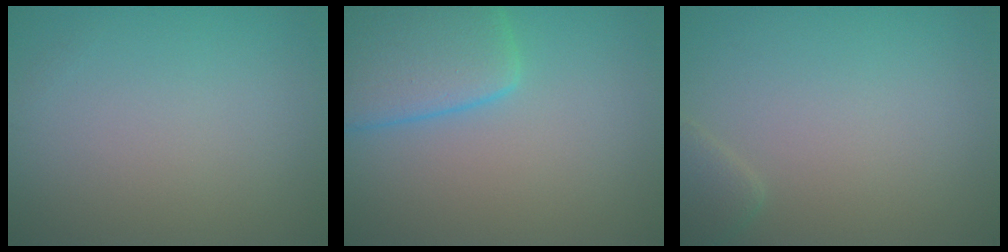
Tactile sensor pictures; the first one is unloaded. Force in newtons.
{"total": 7.1, "press": 7.1, "slide": 0.4}
{"total": 1.7, "press": 1.7, "slide": 0.1}